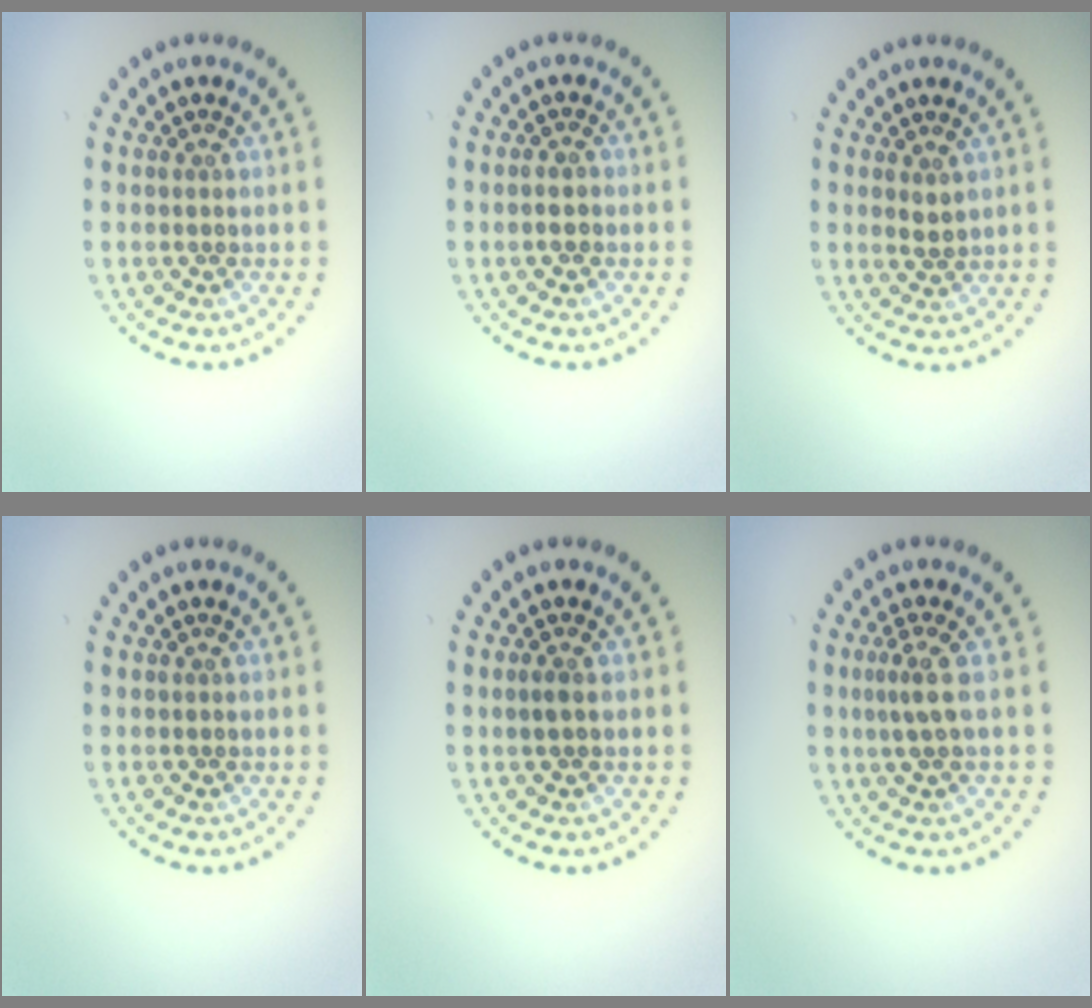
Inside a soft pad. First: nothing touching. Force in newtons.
{"total": 1.1, "press": 1.1, "slide": 0.3}
{"total": 0.9, "press": 0.8, "slide": 0.4}
{"total": 0.0}
{"total": 0.8, "press": 0.8, "slide": 0.3}
{"total": 2.1, "press": 1.5, "slide": 1.5}